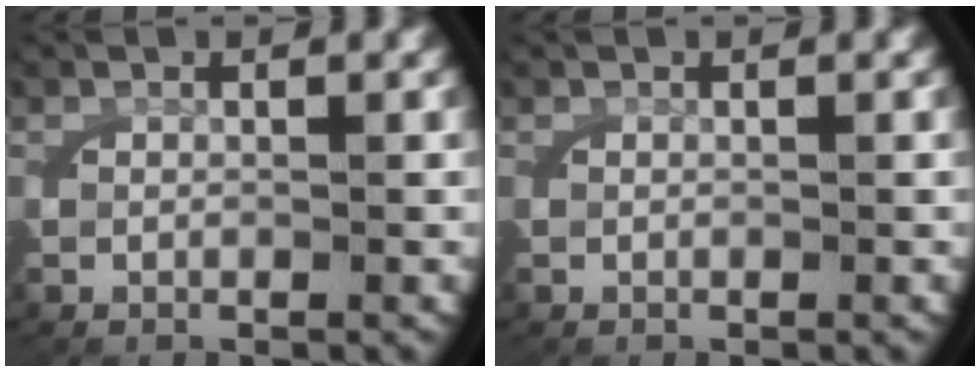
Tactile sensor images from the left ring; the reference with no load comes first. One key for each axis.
{"total": 0.0}